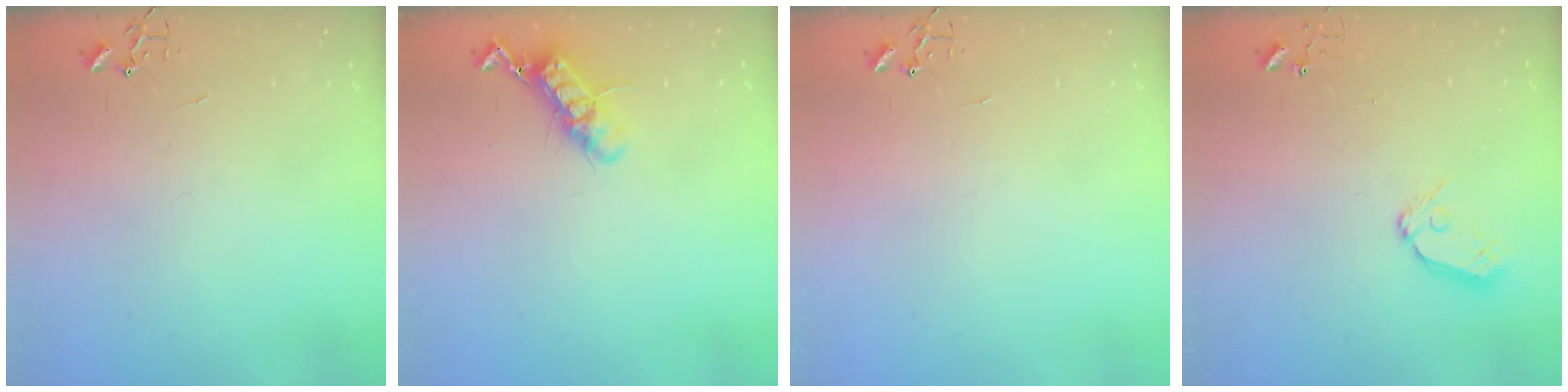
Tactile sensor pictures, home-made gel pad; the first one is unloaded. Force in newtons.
{"total": 12.0, "press": 11.9, "slide": 0.7}
{"total": 0.0}
{"total": 8.4, "press": 8.4, "slide": 0.8}